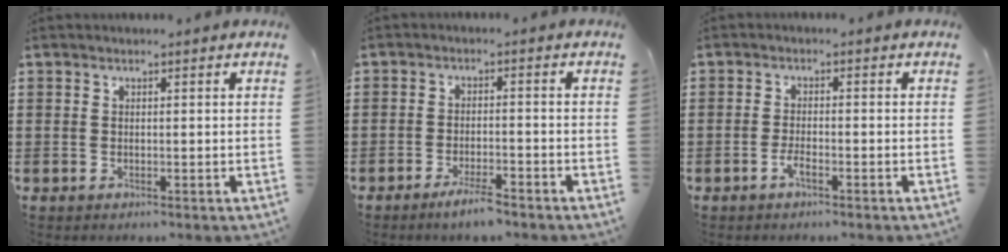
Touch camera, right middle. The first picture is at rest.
{"total": 3.4, "force": [-2.6, 0.5, 2.3], "torque": [-0.043, 0.002, -0.047]}
{"total": 2.2, "force": [-1.2, 0.5, 1.7], "torque": [-0.038, -0.001, -0.024]}